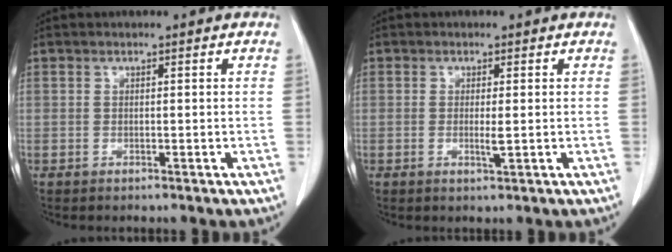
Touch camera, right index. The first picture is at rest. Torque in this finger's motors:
{"motor_torque": [-0.17, 0.07, -0.09, -0.01]}